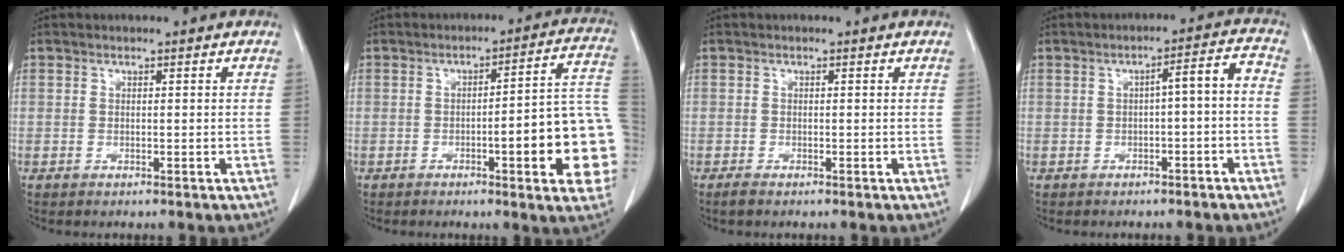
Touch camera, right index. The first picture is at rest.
{"total": 15.1, "force": [-4.0, 2.0, 14.4], "torque": [-0.117, 0.028, -0.045]}
{"total": 0.9, "force": [-0.7, 0.4, 0.4], "torque": [-0.011, -0.001, -0.013]}
{"total": 4.5, "force": [-1.3, 0.7, 4.3], "torque": [-0.058, 0.023, -0.016]}